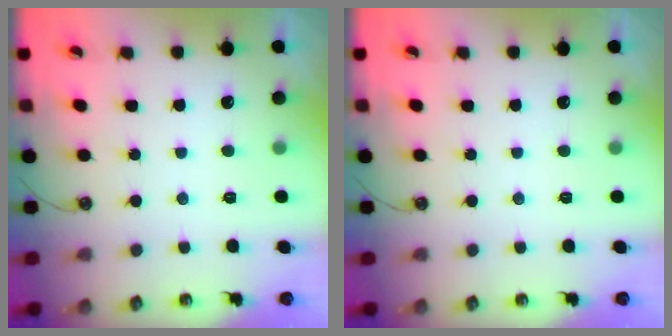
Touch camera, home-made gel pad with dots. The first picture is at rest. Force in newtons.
{"total": 0.0}